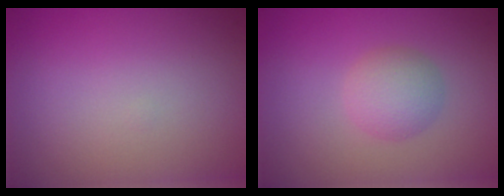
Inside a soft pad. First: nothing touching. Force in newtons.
{"total": 2.7, "press": 2.7, "slide": 0.1}